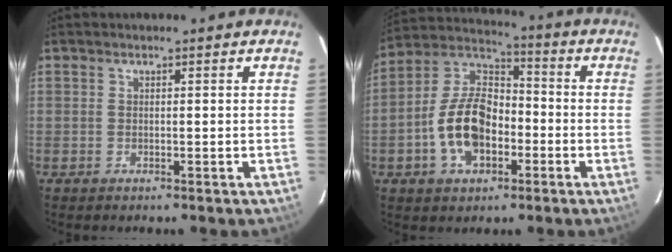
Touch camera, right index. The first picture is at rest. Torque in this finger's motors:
{"motor_torque": [1.91, -0.22, 0.48, 0.13]}